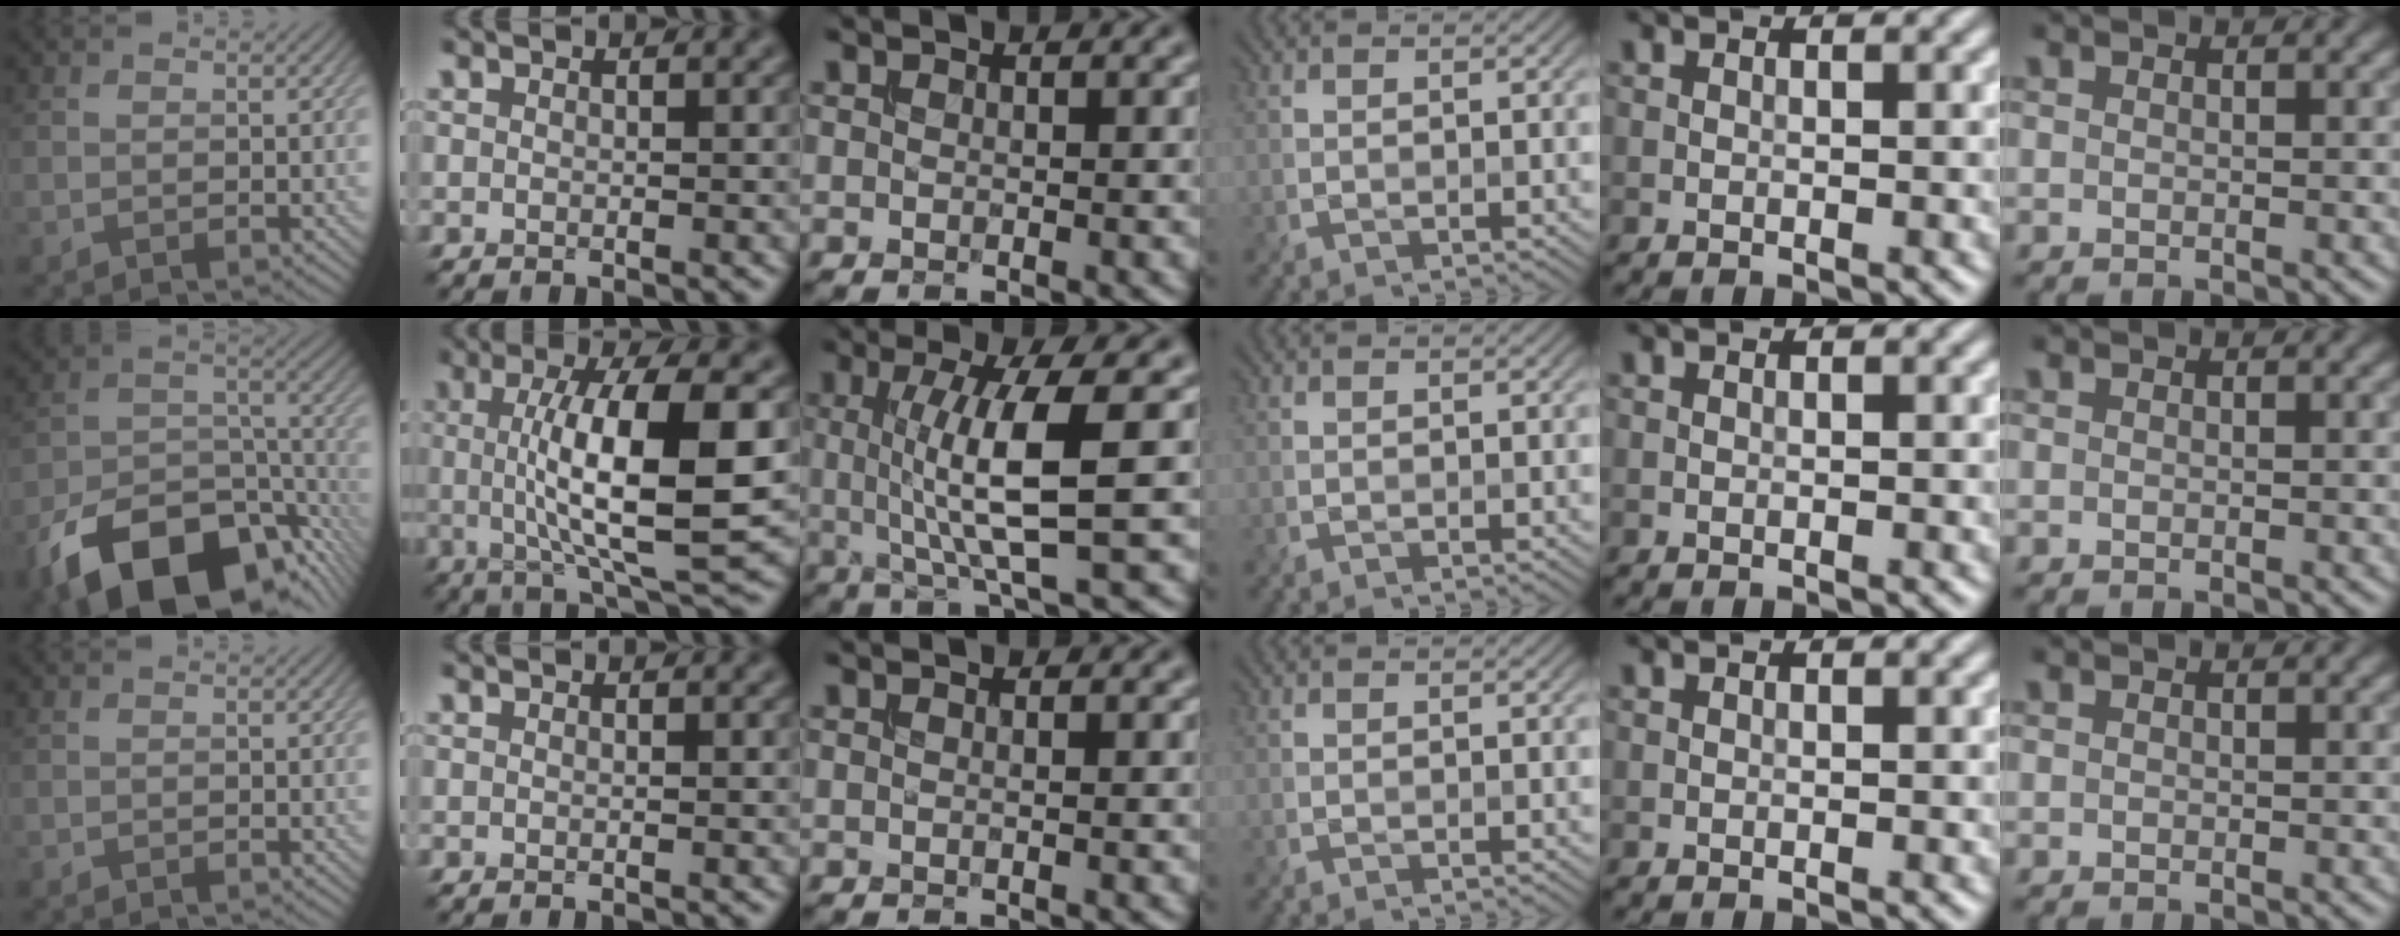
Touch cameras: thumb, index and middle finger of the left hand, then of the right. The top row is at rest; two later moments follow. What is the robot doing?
{"motion": "insert", "object": "drawer"}